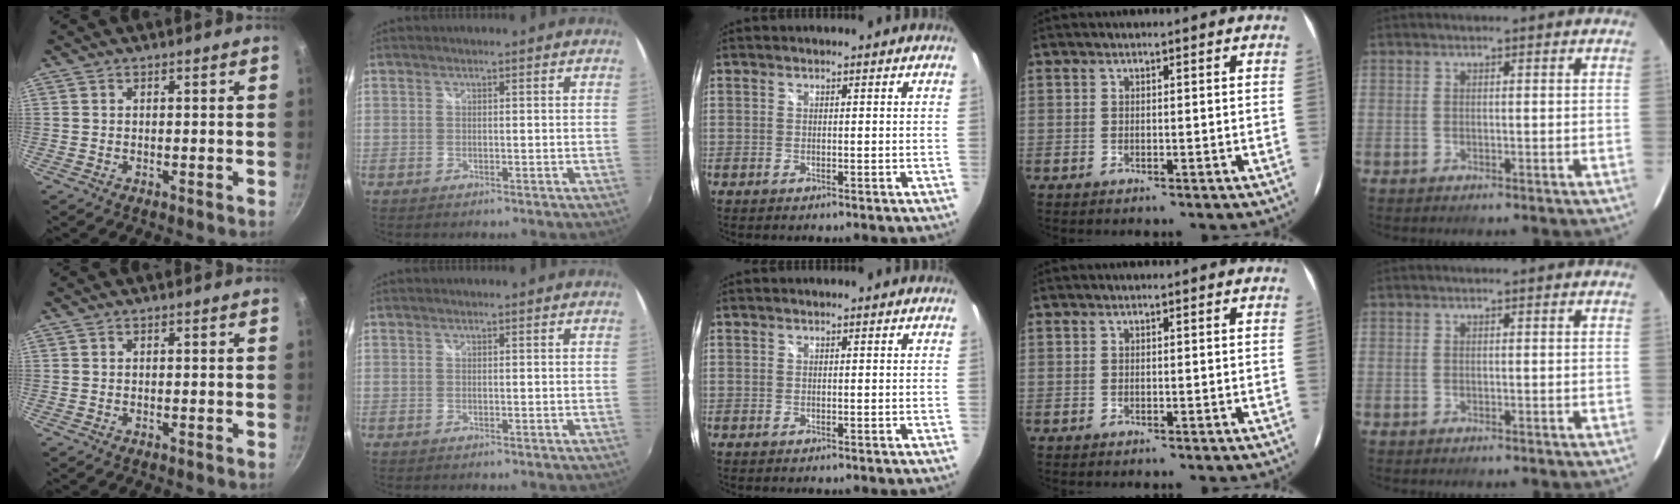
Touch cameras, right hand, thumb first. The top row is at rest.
{}